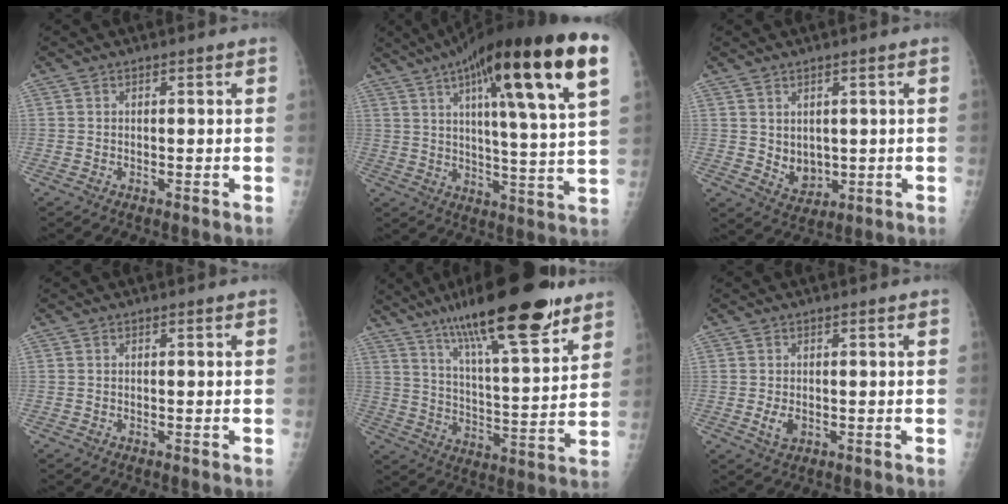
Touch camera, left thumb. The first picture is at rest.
{"total": 27.8, "force": [12.4, 5.3, 24.3], "torque": [-0.367, -0.008, 0.185]}
{"total": 4.7, "force": [0.7, 3.8, 2.8], "torque": [-0.028, -0.015, 0.029]}
{"total": 0.0}
{"total": 23.9, "force": [15.7, 5.6, 17.1], "torque": [-0.260, -0.055, 0.254]}
{"total": 2.7, "force": [-0.3, 1.7, 2.0], "torque": [-0.037, -0.005, -0.002]}